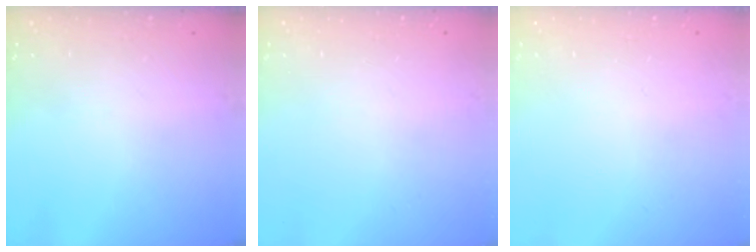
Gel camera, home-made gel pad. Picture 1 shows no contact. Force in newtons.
{"total": 0.0}
{"total": 0.0}